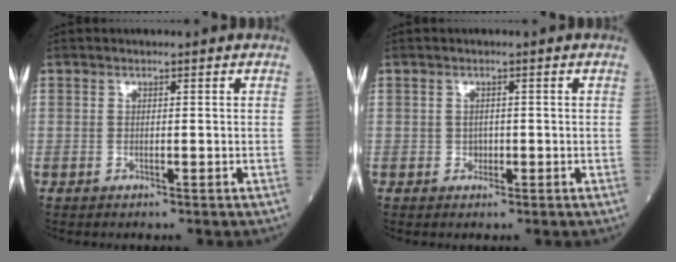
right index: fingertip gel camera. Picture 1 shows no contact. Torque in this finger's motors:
{"motor_torque": [0.04, 0.11, 0.05, 0.01]}